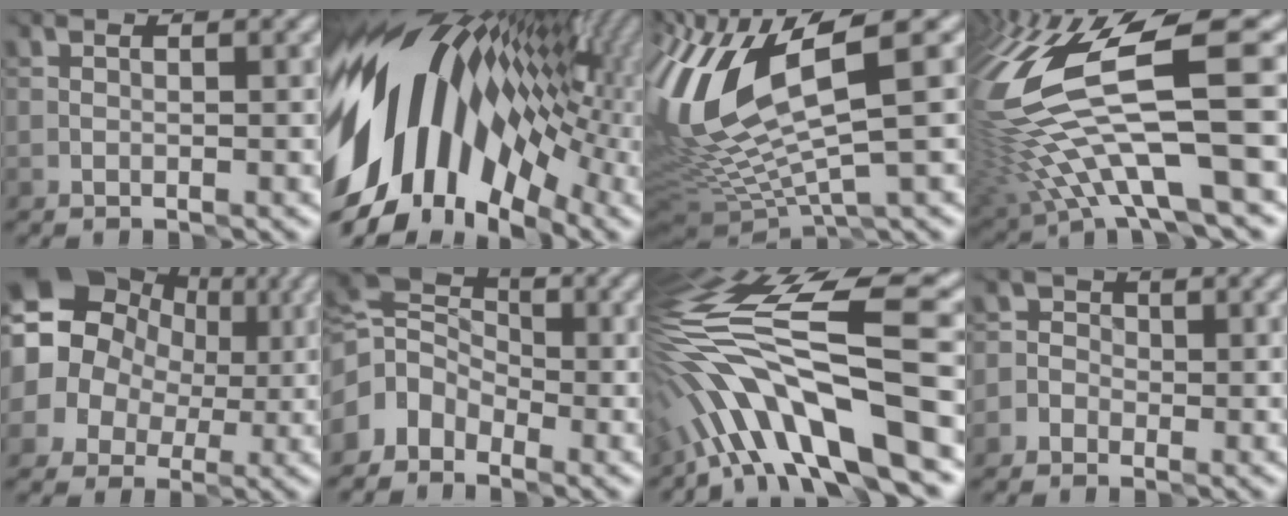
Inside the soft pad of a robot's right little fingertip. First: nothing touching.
{"total": 15.3, "force": [0.4, 10.0, 11.6], "torque": [-0.197, 0.012, -0.012]}
{"total": 11.4, "force": [2.5, 3.5, 10.6], "torque": [-0.230, -0.015, 0.064]}
{"total": 12.9, "force": [0.1, 4.0, 12.3], "torque": [-0.258, -0.007, 0.015]}
{"total": 10.1, "force": [1.8, 9.0, 4.3], "torque": [-0.064, 0.004, 0.004]}
{"total": 3.8, "force": [-1.5, 3.0, 1.8], "torque": [-0.023, 0.008, -0.044]}
{"total": 12.2, "force": [-3.2, 3.3, 11.3], "torque": [-0.197, 0.019, -0.045]}
{"total": 1.3, "force": [-0.7, 1.0, -0.3], "torque": [0.012, 0.008, -0.016]}